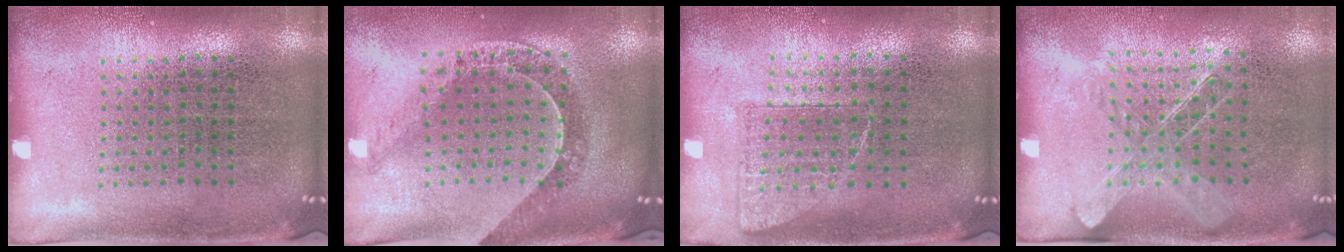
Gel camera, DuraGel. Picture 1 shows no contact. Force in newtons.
{"total": 1.1, "press": 1.0, "slide": 0.2}
{"total": 0.8, "press": 0.8, "slide": 0.1}
{"total": 1.3, "press": 1.1, "slide": 0.7}